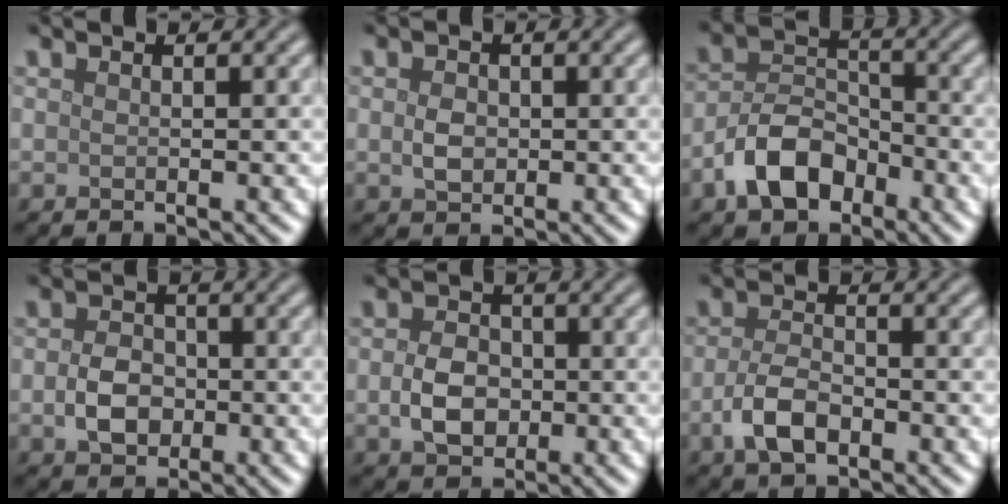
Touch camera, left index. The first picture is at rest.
{"total": 2.0, "force": [0.0, 1.5, 1.3], "torque": [-0.026, -0.001, 0.000]}
{"total": 5.6, "force": [-3.1, 3.4, 3.2], "torque": [-0.056, 0.006, -0.066]}
{"total": 3.4, "force": [-0.6, 2.6, 2.2], "torque": [-0.043, 0.000, -0.015]}
{"total": 3.7, "force": [-0.5, 2.8, 2.5], "torque": [-0.049, -0.001, -0.012]}
{"total": 3.7, "force": [-1.5, 1.9, 2.7], "torque": [-0.057, -0.001, -0.035]}